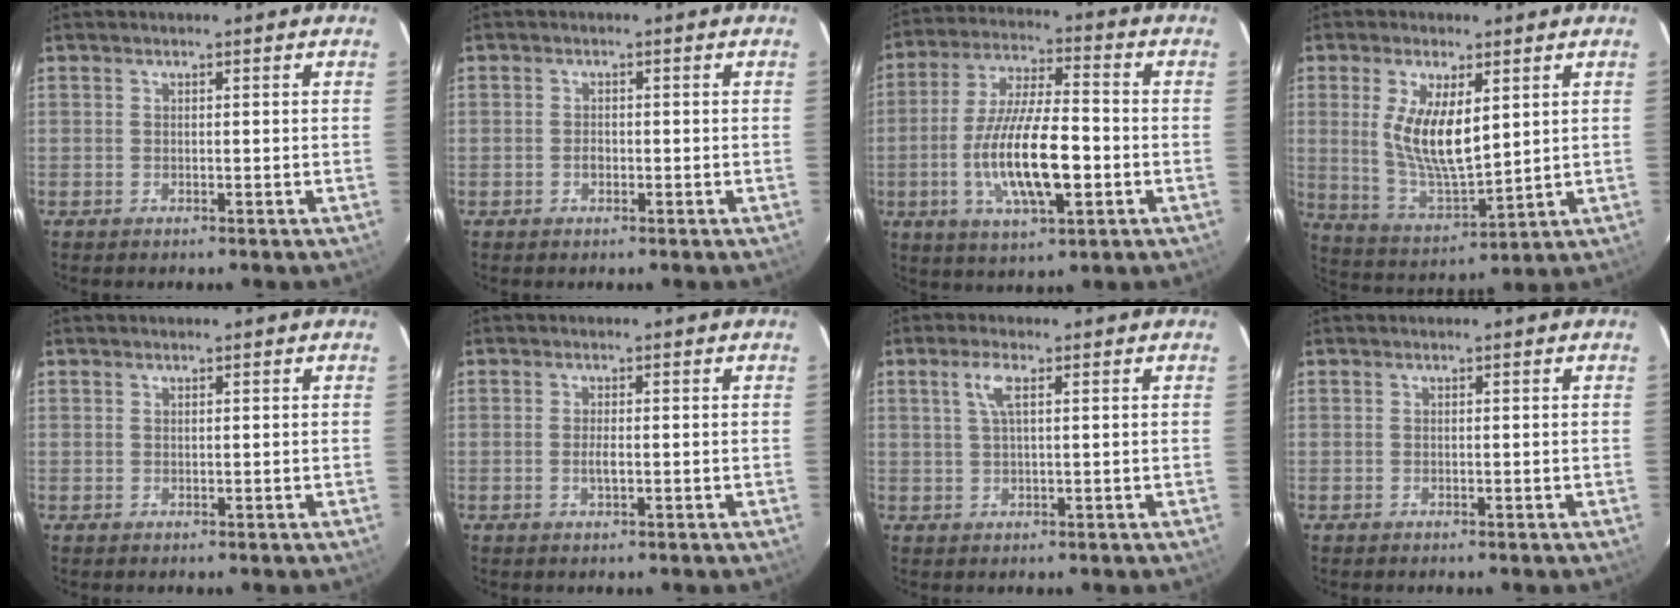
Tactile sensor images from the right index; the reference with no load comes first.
{"total": 1.3, "force": [-0.4, 1.0, 0.8], "torque": [-0.014, 0.003, -0.008]}
{"total": 15.7, "force": [-3.8, 4.4, 14.5], "torque": [-0.287, -0.010, -0.067]}
{"total": 12.0, "force": [2.9, 4.6, 10.8], "torque": [-0.214, -0.009, 0.068]}
{"total": 0.6, "force": [0.3, 0.5, 0.0], "torque": [0.001, 0.002, 0.005]}
{"total": 1.6, "force": [-0.3, 0.3, 1.5], "torque": [-0.030, -0.001, -0.007]}
{"total": 3.4, "force": [1.3, 0.7, 3.0], "torque": [-0.063, 0.005, 0.025]}
{"total": 0.0}